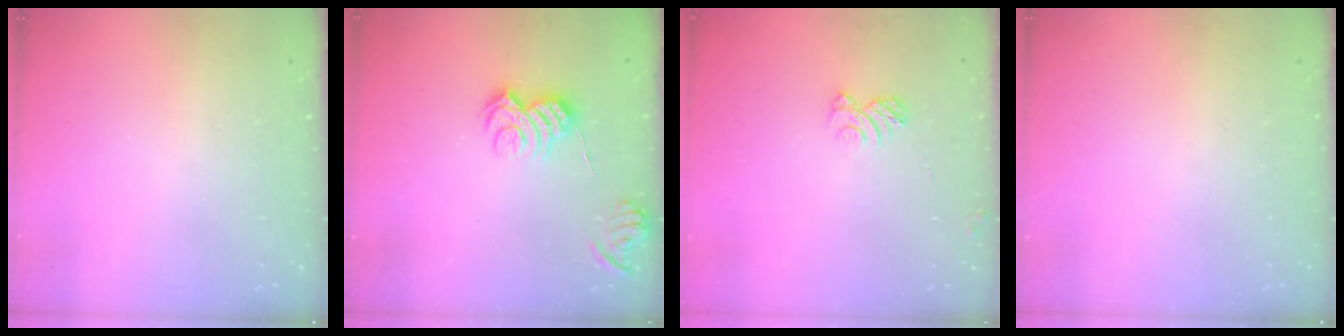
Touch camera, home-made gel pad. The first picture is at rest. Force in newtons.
{"total": 6.5, "press": 6.5, "slide": 0.5}
{"total": 4.6, "press": 4.6, "slide": 0.3}
{"total": 0.0}